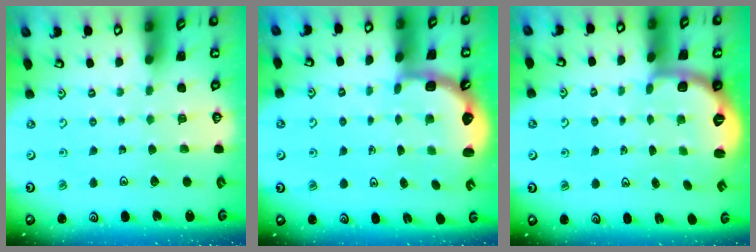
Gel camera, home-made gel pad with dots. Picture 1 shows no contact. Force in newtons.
{"total": 2.6, "press": 2.2, "slide": 1.4}
{"total": 2.7, "press": 1.6, "slide": 2.1}